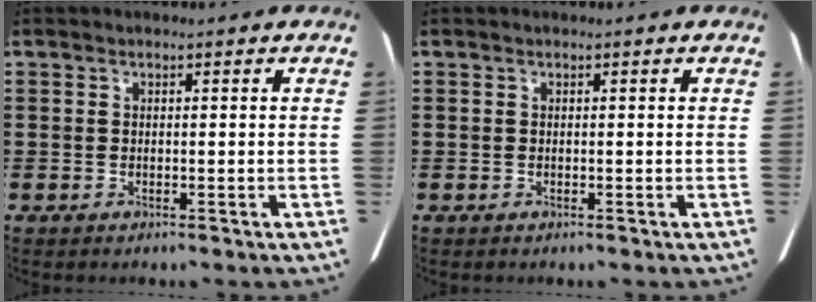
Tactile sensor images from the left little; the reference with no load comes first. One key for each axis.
{"total": 0.0}